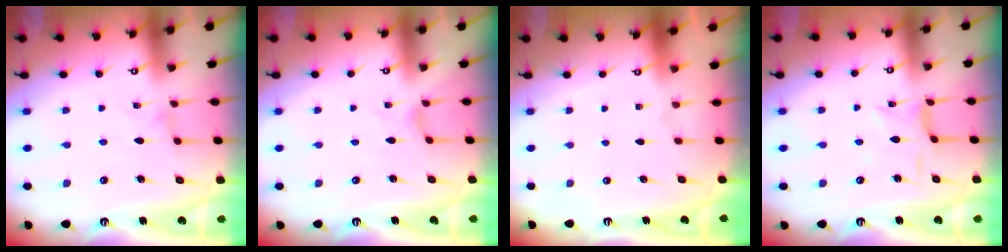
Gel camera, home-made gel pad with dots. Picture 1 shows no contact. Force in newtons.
{"total": 0.0}
{"total": 0.0}
{"total": 2.0, "press": 2.0, "slide": 0.3}